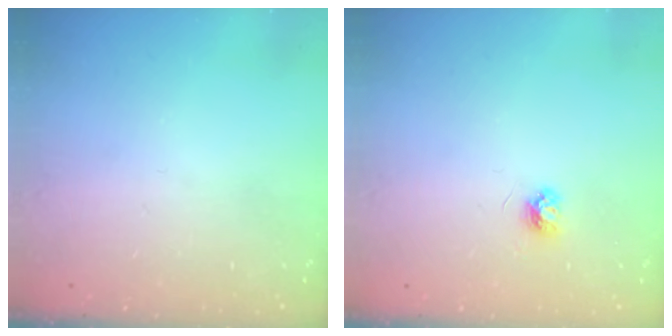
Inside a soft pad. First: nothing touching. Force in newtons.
{"total": 3.9, "press": 3.9, "slide": 0.5}